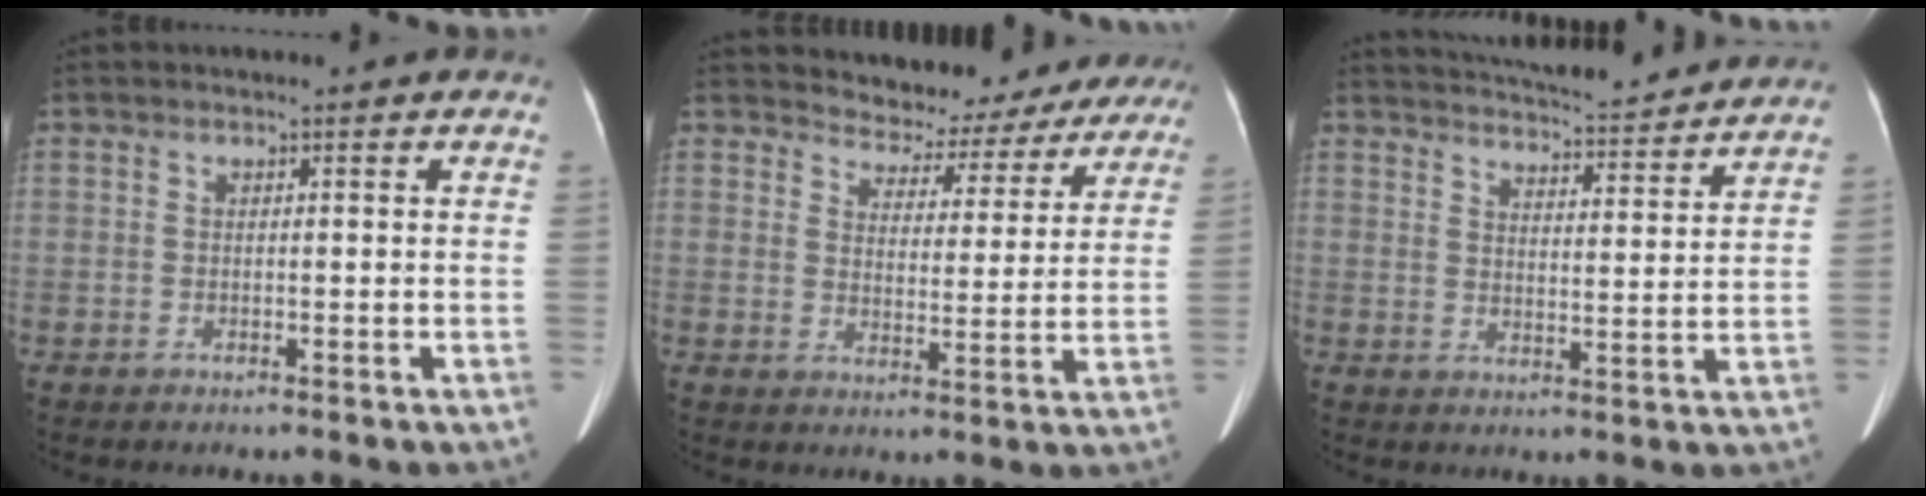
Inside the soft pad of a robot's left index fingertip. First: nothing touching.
{"total": 11.9, "force": [11.2, 4.1, 0.3], "torque": [0.018, -0.004, 0.117]}
{"total": 15.9, "force": [15.0, 1.8, 4.9], "torque": [-0.075, 0.006, 0.196]}